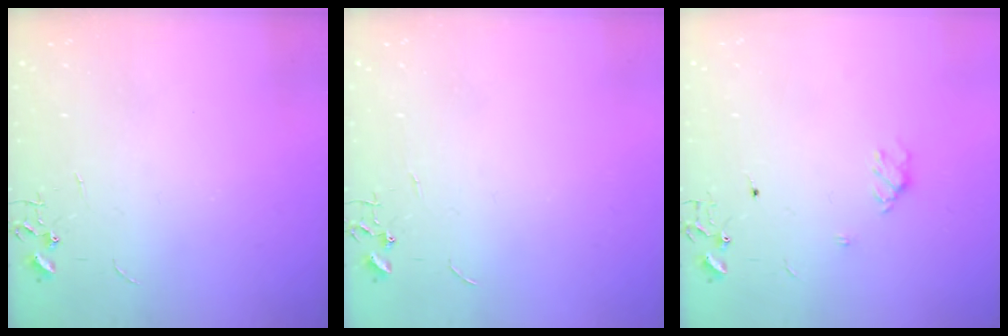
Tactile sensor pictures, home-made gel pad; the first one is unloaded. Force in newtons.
{"total": 0.0}
{"total": 5.6, "press": 5.6, "slide": 0.7}